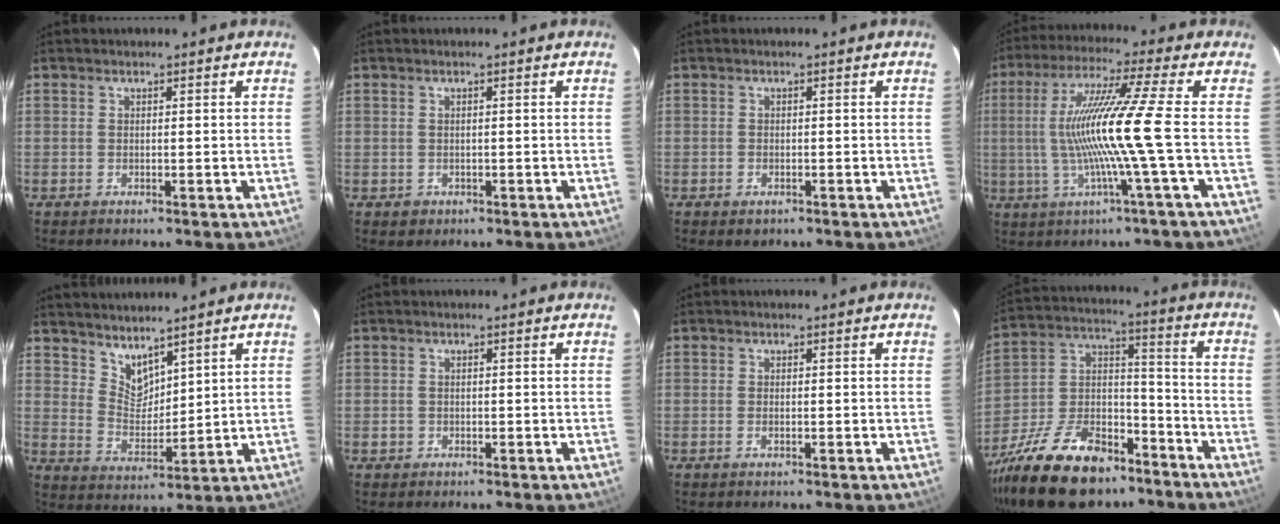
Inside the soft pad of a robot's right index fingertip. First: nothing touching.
{"total": 1.8, "force": [-0.4, 1.8, 0.3], "torque": [-0.002, 0.001, -0.001]}
{"total": 1.7, "force": [-0.9, 1.2, 0.7], "torque": [-0.010, -0.001, -0.012]}
{"total": 13.5, "force": [-1.5, -2.7, 13.1], "torque": [-0.239, -0.004, -0.025]}
{"total": 6.2, "force": [5.3, 2.4, 2.2], "torque": [-0.031, -0.002, 0.106]}
{"total": 1.4, "force": [-0.4, 1.3, 0.1], "torque": [-0.001, 0.004, -0.002]}
{"total": 0.9, "force": [-0.4, 0.4, 0.7], "torque": [-0.014, 0.000, -0.007]}
{"total": 24.5, "force": [-17.0, 11.8, 13.2], "torque": [-0.282, 0.008, -0.279]}